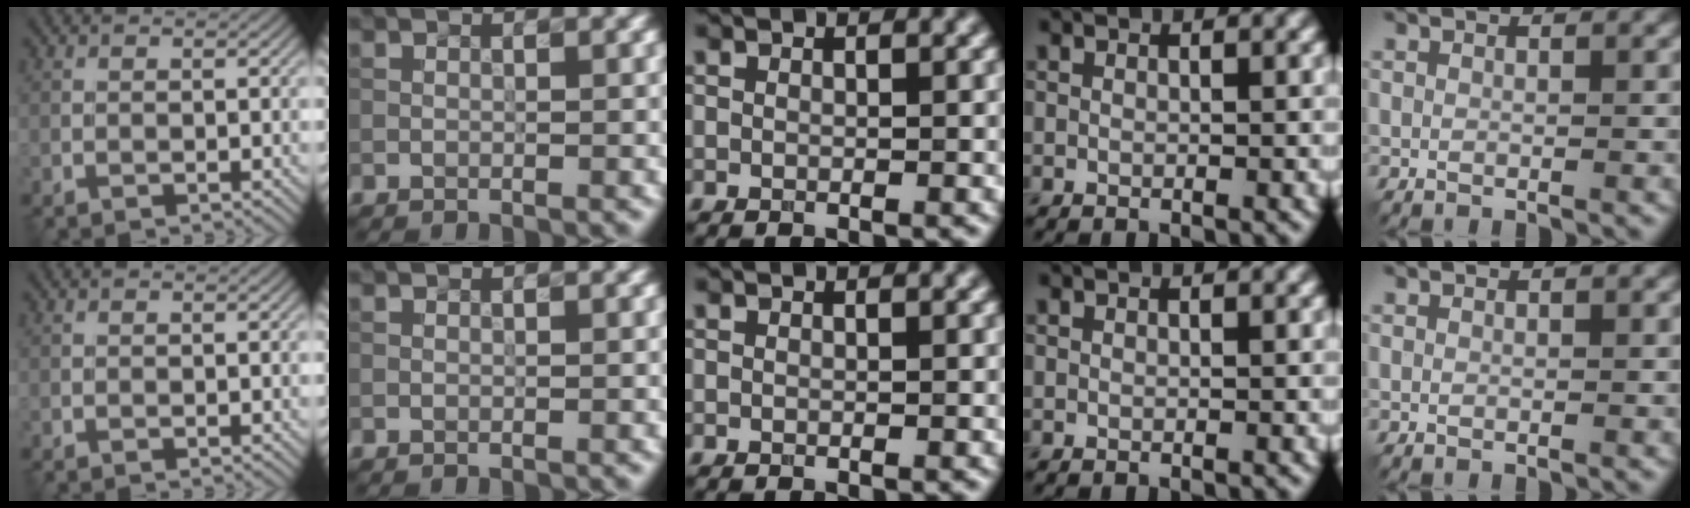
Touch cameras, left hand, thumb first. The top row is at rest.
{}